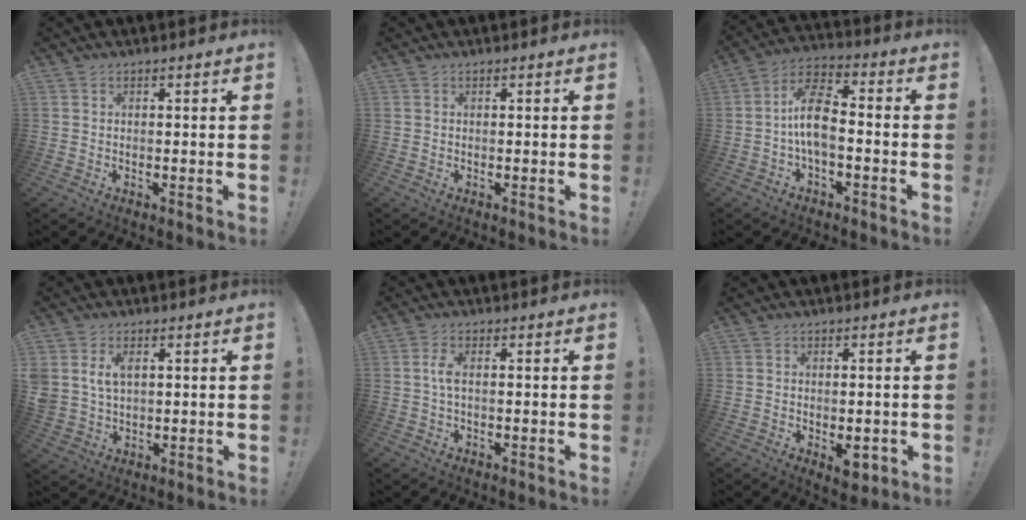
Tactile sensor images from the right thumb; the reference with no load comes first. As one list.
[{"total": 0.0}, {"total": 11.0, "force": [-1.7, 5.7, 9.2], "torque": [-0.177, 0.011, -0.031]}, {"total": 5.5, "force": [2.2, 3.7, 3.3], "torque": [-0.070, -0.004, 0.039]}, {"total": 3.2, "force": [0.1, 1.1, 3.0], "torque": [-0.050, 0.003, 0.000]}, {"total": 4.7, "force": [-1.2, 2.6, 3.7], "torque": [-0.040, 0.003, -0.015]}]